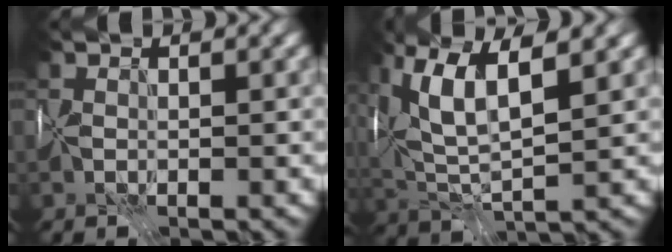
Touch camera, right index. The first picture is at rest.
{"total": 9.0, "force": [4.0, 3.3, 7.4], "torque": [-0.165, 0.011, 0.073]}